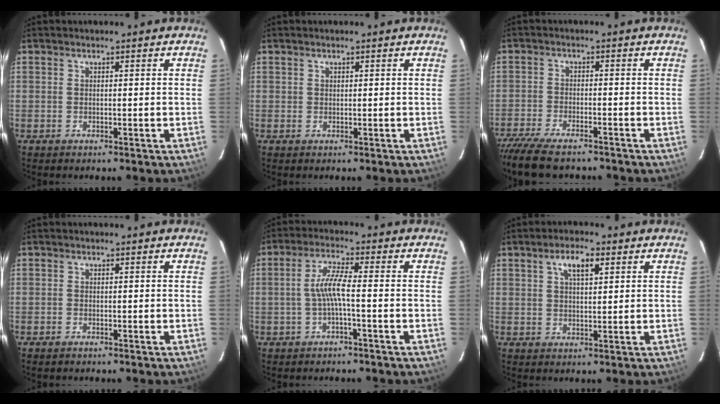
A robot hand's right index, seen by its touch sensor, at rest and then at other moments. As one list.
[{"total": 0.6, "force": [0.3, 0.5, 0.1], "torque": [0.001, 0.003, 0.005]}, {"total": 11.3, "force": [-9.7, 2.8, 5.1], "torque": [-0.121, -0.034, -0.167]}, {"total": 0.7, "force": [-0.6, 0.3, 0.1], "torque": [-0.005, 0.000, -0.013]}, {"total": 4.6, "force": [-1.3, 0.0, 4.4], "torque": [-0.097, 0.007, -0.023]}, {"total": 4.7, "force": [2.2, 1.8, 3.7], "torque": [-0.066, 0.011, 0.039]}]